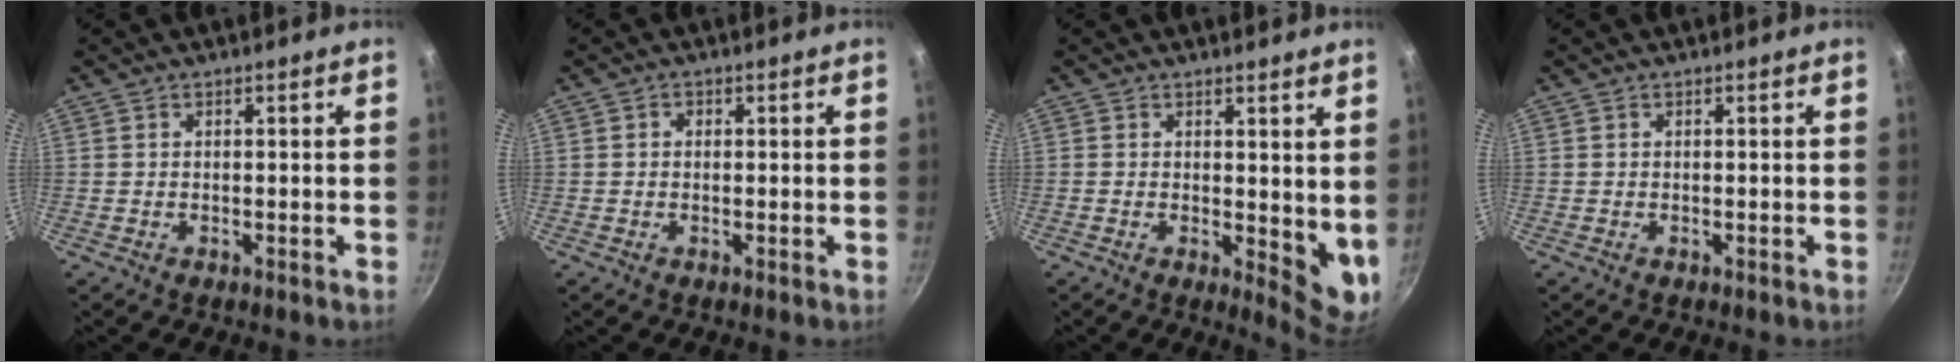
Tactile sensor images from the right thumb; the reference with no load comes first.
{"total": 1.0, "force": [0.1, 0.9, 0.4], "torque": [-0.005, 0.004, 0.000]}
{"total": 6.8, "force": [1.8, 3.0, 5.8], "torque": [-0.066, -0.021, 0.027]}
{"total": 0.0}